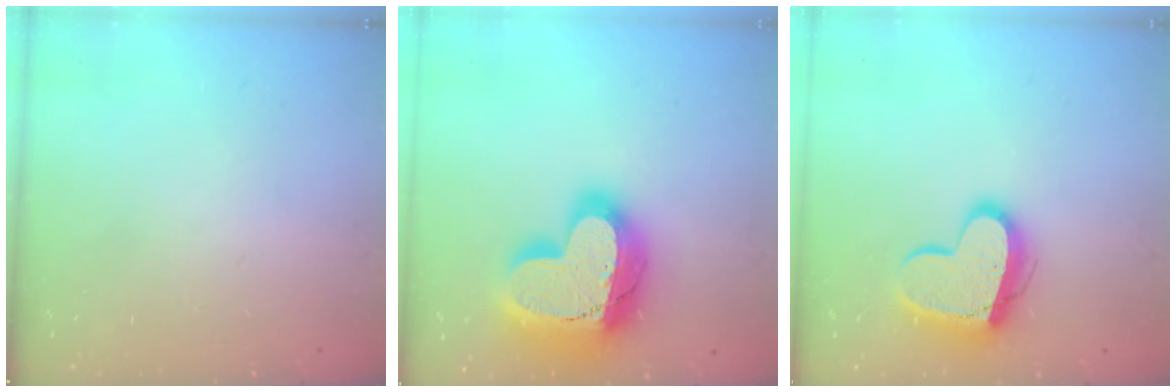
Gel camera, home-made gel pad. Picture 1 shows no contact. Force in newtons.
{"total": 25.8, "press": 25.7, "slide": 1.9}
{"total": 14.0, "press": 14.0, "slide": 0.6}